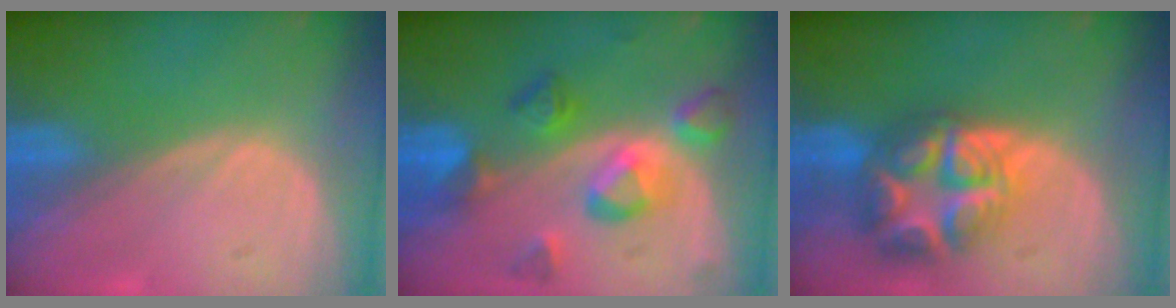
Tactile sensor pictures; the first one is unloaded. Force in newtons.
{"total": 7.5, "press": 7.5, "slide": 0.7}
{"total": 8.9, "press": 8.9, "slide": 0.5}